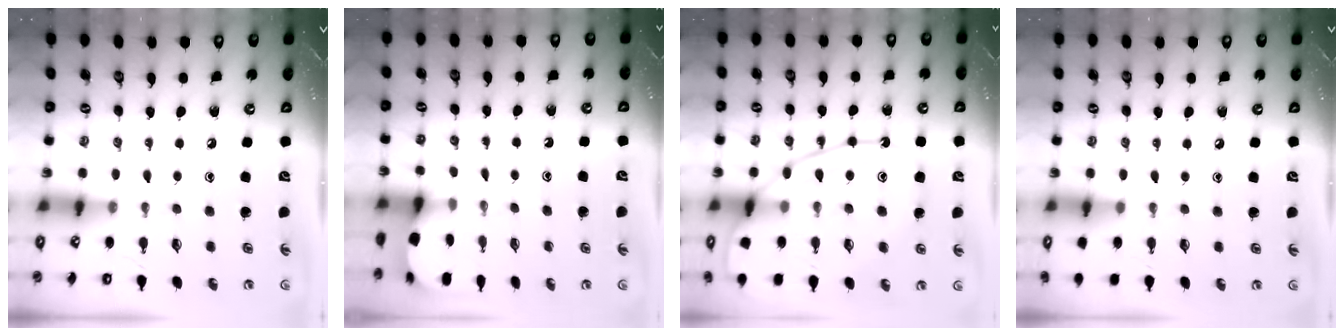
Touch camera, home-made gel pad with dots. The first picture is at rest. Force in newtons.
{"total": 2.4, "press": 2.4, "slide": 0.3}
{"total": 14.8, "press": 14.8, "slide": 1.2}
{"total": 1.0, "press": 1.0, "slide": 0.2}